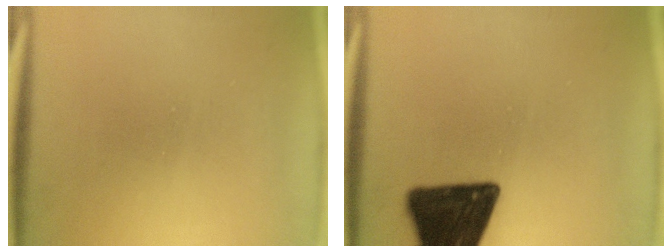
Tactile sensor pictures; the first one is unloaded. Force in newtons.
{"total": 17.7}